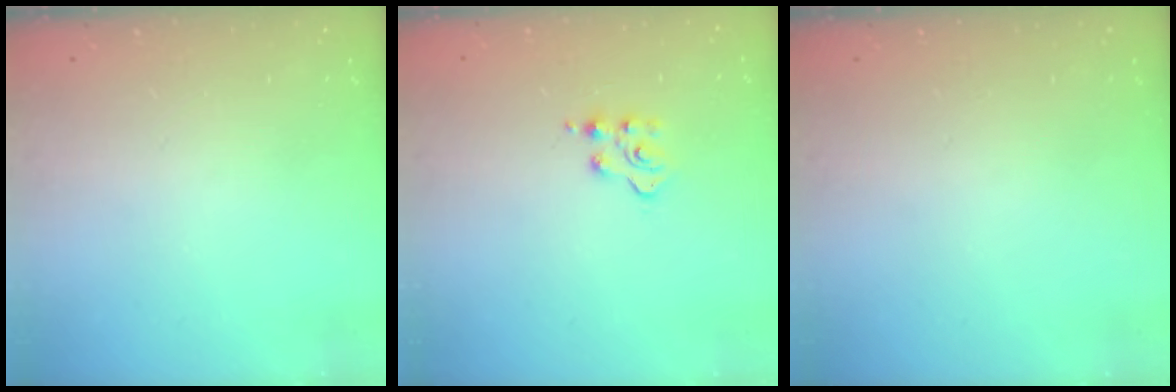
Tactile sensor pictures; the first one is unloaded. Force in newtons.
{"total": 3.8, "press": 3.8, "slide": 0.5}
{"total": 0.0}